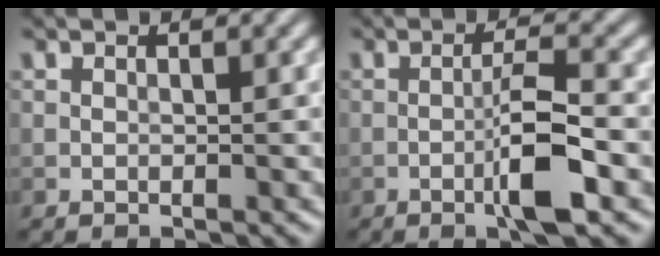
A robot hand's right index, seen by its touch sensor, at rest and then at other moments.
{"total": 4.8, "force": [-1.7, 0.7, 4.5], "torque": [-0.077, 0.008, -0.036]}